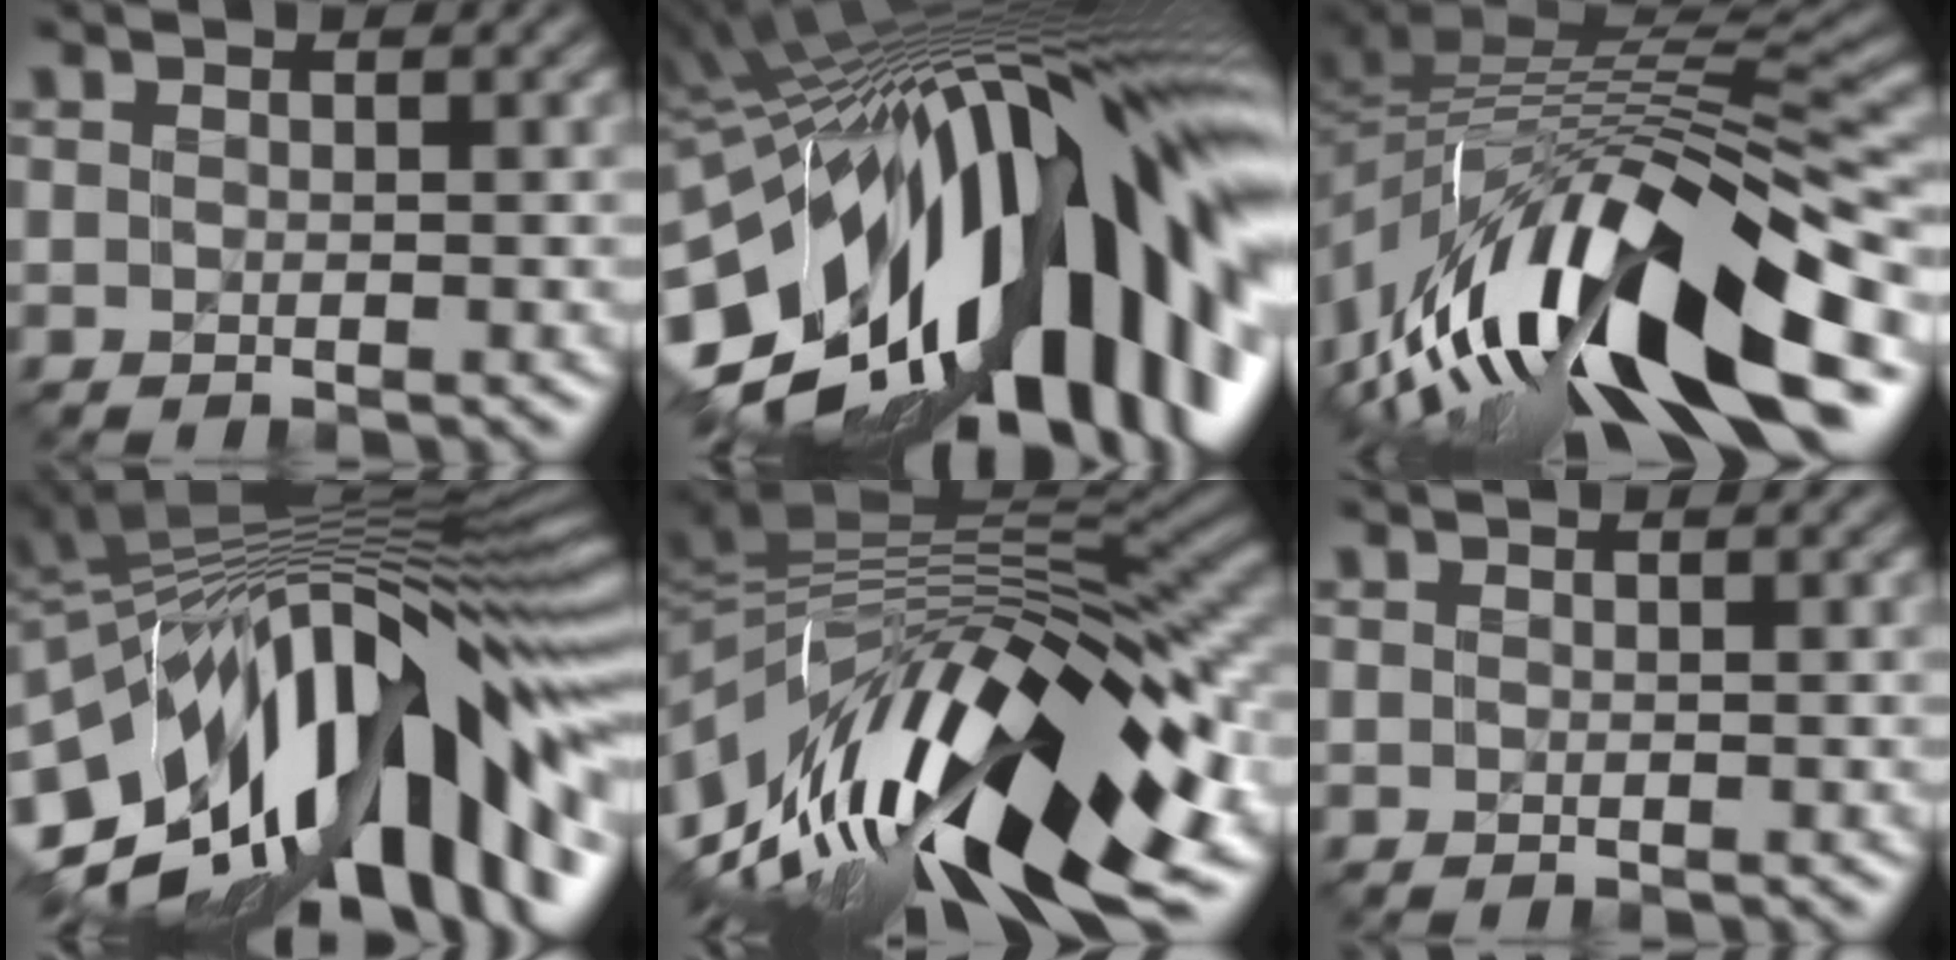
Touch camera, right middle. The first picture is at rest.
{"total": 20.6, "force": [-3.2, 9.6, 17.9], "torque": [-0.287, 0.003, -0.077]}
{"total": 16.1, "force": [-6.7, 6.2, 13.3], "torque": [-0.240, 0.021, -0.125]}
{"total": 17.2, "force": [-3.2, 7.8, 15.0], "torque": [-0.227, 0.022, -0.068]}
{"total": 17.6, "force": [-3.2, 7.3, 15.6], "torque": [-0.275, 0.004, -0.058]}
{"total": 0.0}